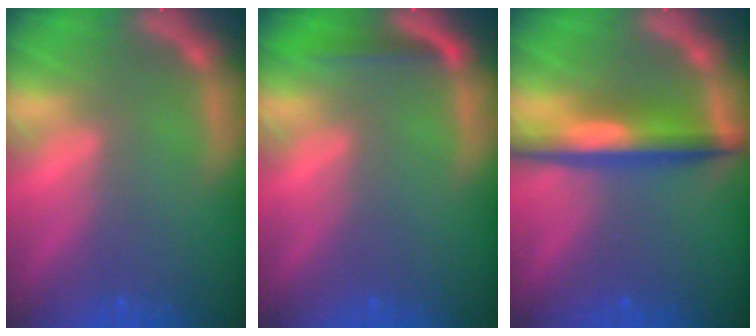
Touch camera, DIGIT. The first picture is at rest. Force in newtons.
{"total": 1.9}
{"total": 5.5}